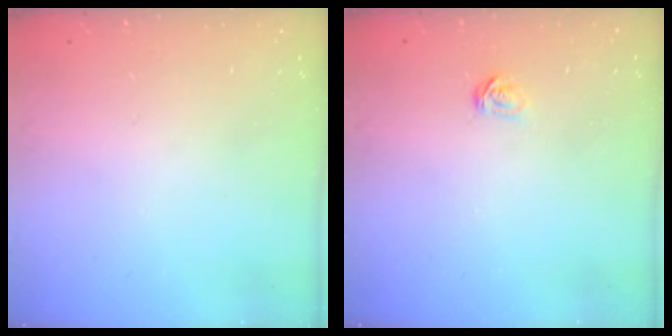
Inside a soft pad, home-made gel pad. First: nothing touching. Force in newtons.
{"total": 2.5, "press": 2.5, "slide": 0.2}